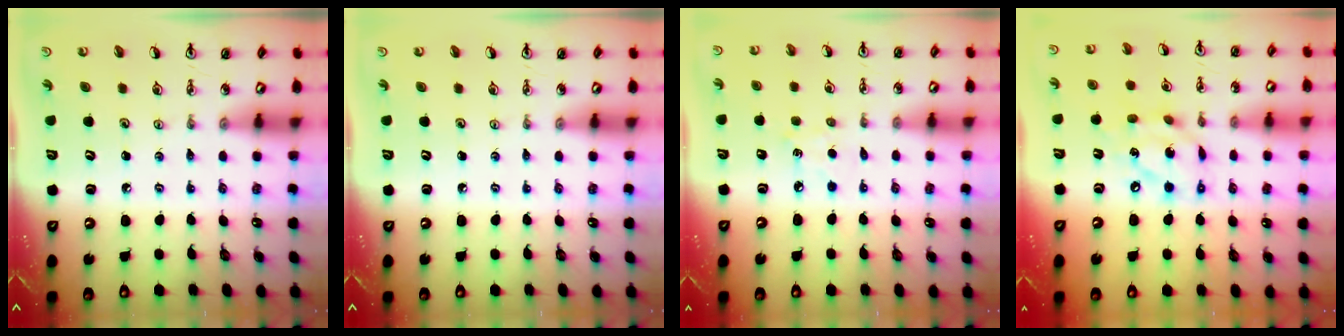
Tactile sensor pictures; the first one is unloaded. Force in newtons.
{"total": 0.0}
{"total": 5.5, "press": 5.5, "slide": 0.6}
{"total": 13.6, "press": 13.6, "slide": 1.1}